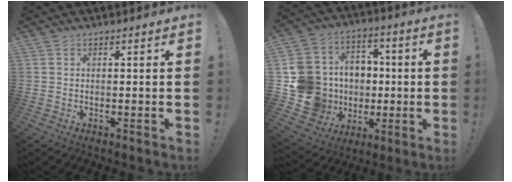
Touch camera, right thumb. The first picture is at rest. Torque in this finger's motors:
{"motor_torque": [1.68, 1.56, 1.17, -0.20, 0.04]}